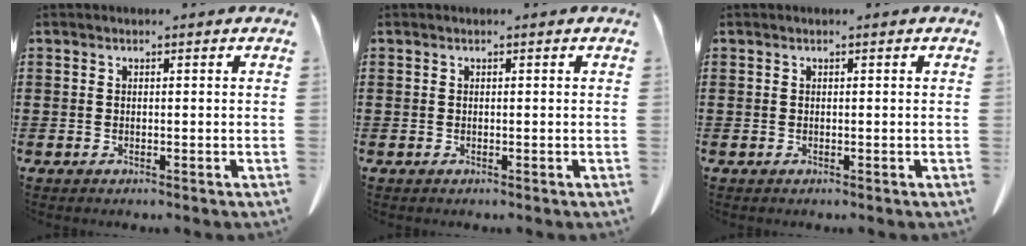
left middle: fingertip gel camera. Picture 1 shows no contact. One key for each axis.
{"total": 0.0}
{"total": 0.0}